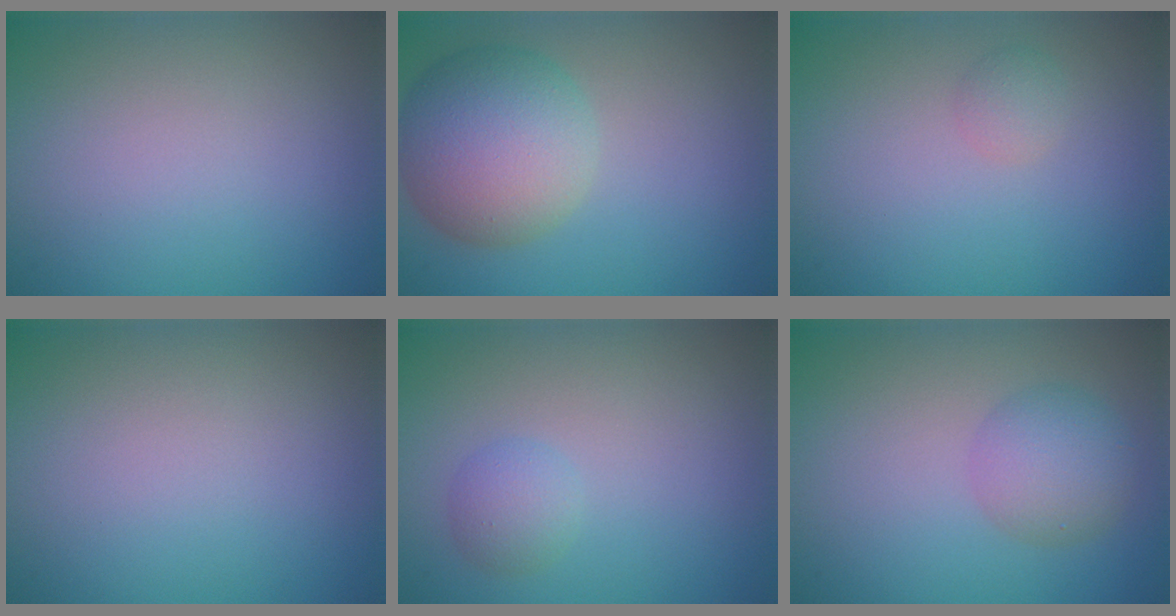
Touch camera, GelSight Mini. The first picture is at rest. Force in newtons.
{"total": 7.9, "press": 7.9, "slide": 0.6}
{"total": 1.1, "press": 1.1, "slide": 0.1}
{"total": 0.0}
{"total": 1.8, "press": 1.8, "slide": 0.0}
{"total": 3.5, "press": 3.5, "slide": 0.1}